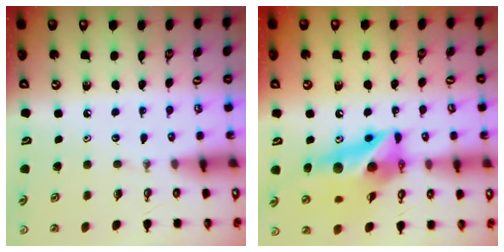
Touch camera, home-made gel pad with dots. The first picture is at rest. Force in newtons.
{"total": 15.3, "press": 15.2, "slide": 1.6}